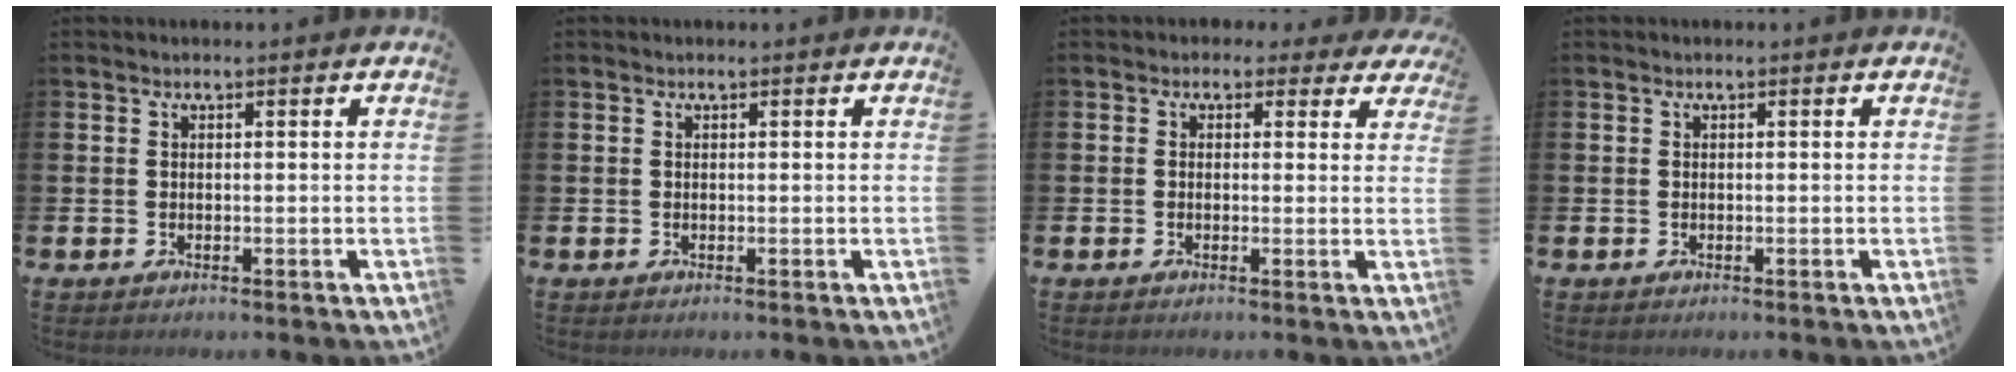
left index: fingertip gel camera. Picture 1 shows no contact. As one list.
[{"total": 0.0}, {"total": 1.6, "force": [0.9, 1.3, 0.1], "torque": [0.003, -0.001, 0.010]}, {"total": 0.0}]